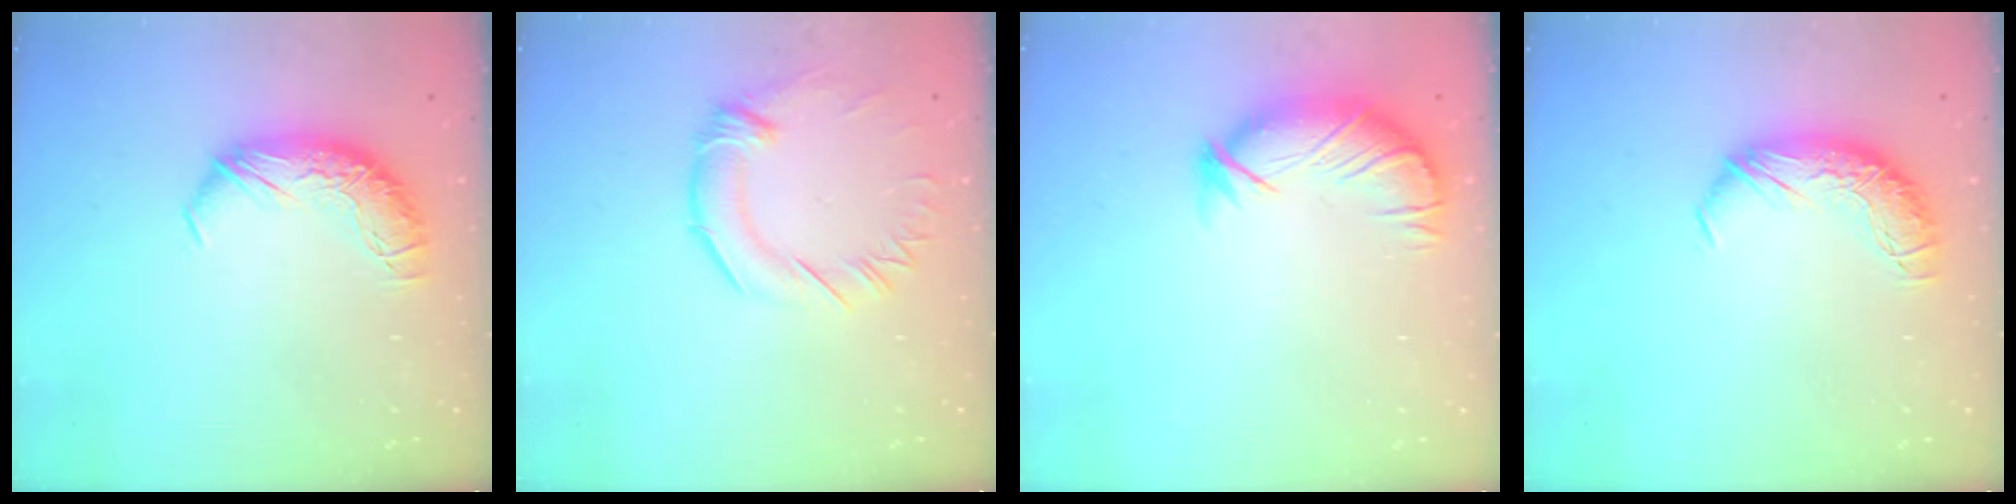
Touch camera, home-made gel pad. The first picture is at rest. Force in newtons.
{"total": 1.1, "press": 0.3, "slide": 1.0}
{"total": 3.8, "press": 3.2, "slide": 2.0}
{"total": 0.0}